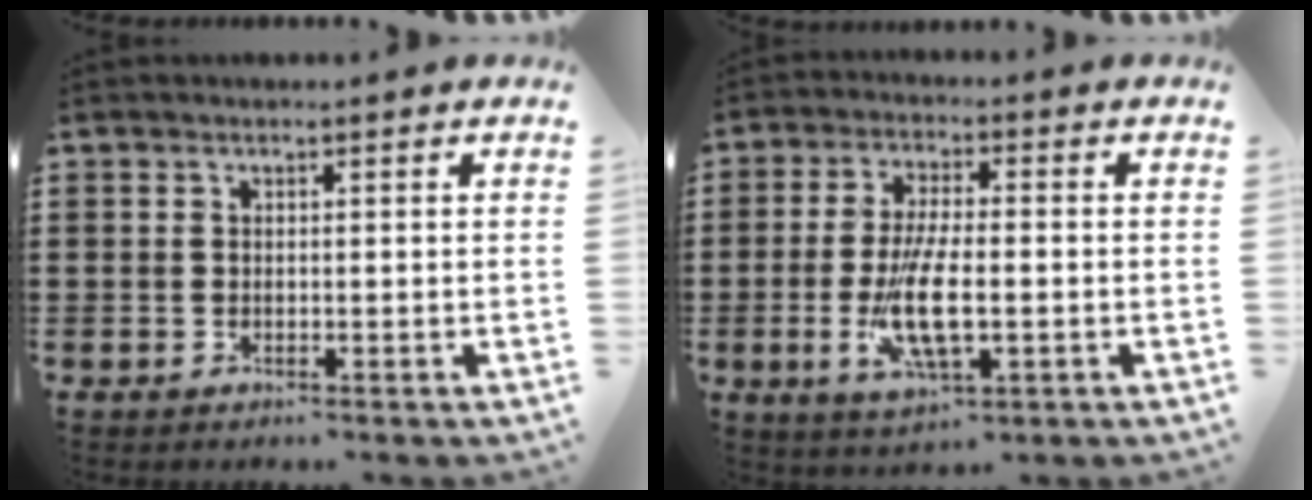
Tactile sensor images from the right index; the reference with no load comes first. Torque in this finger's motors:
{"motor_torque": [2.14, 0.00, 1.05, 0.21]}